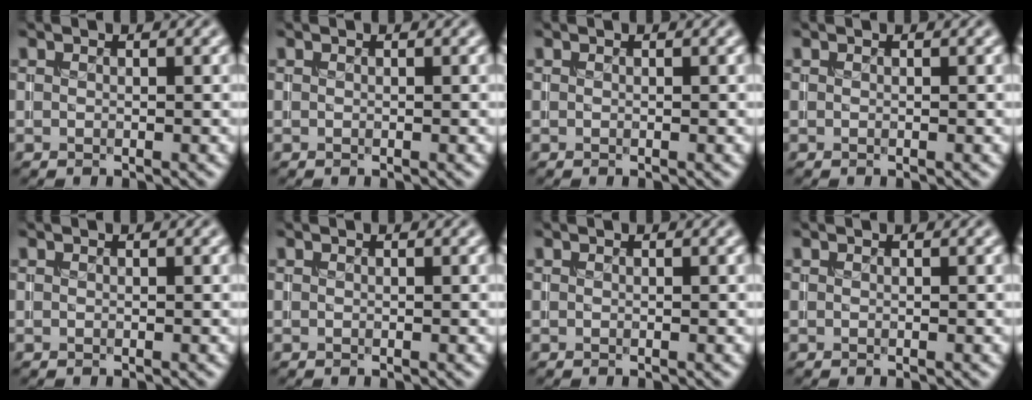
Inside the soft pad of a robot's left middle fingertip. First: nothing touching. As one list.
[{"total": 0.0}, {"total": 0.0}, {"total": 0.0}, {"total": 0.0}, {"total": 0.0}, {"total": 0.0}, {"total": 0.0}]